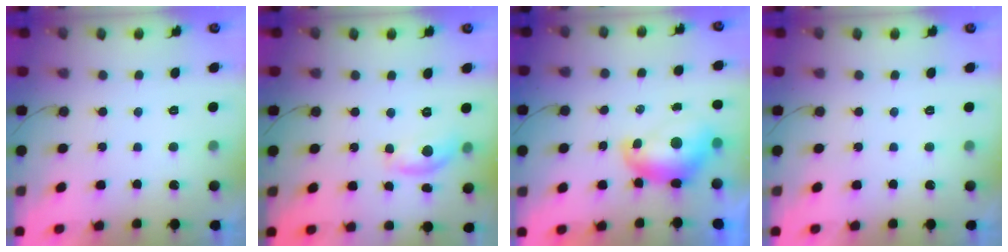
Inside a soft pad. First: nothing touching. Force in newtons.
{"total": 8.7, "press": 8.7, "slide": 0.5}
{"total": 8.9, "press": 8.9, "slide": 1.0}
{"total": 0.0}